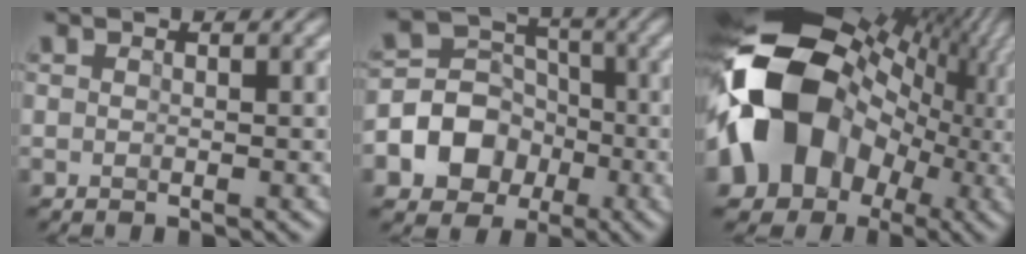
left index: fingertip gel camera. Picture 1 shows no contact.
{"total": 9.6, "force": [-3.3, 8.2, 3.7], "torque": [-0.071, -0.001, -0.081]}
{"total": 18.4, "force": [-0.3, 14.3, 11.6], "torque": [-0.228, 0.001, 0.002]}